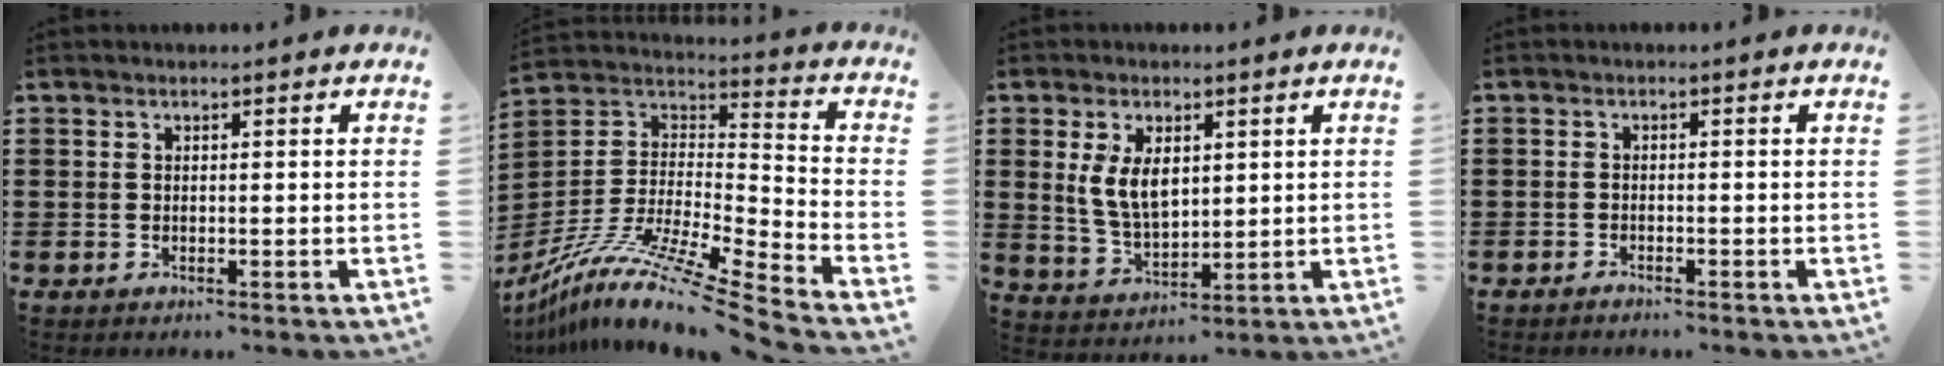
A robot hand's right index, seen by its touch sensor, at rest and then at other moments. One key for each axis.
{"total": 11.9, "fx": -9.6, "fy": 0.1, "fz": 7.0, "tx": -0.141, "ty": -0.007, "tz": -0.188}
{"total": 6.7, "fx": 1.8, "fy": 3.8, "fz": 5.3, "tx": -0.119, "ty": 0.008, "tz": 0.030}
{"total": 1.1, "fx": -1.1, "fy": 0.0, "fz": -0.1, "tx": -0.001, "ty": -0.001, "tz": -0.023}